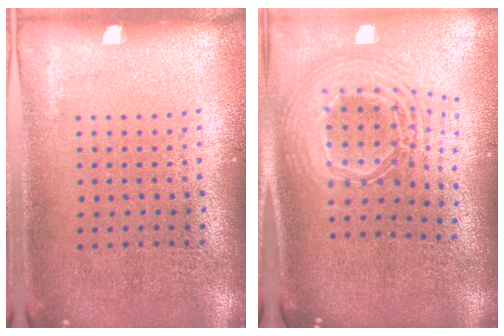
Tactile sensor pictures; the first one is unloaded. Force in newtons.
{"total": 2.5, "press": 1.9, "slide": 1.7}